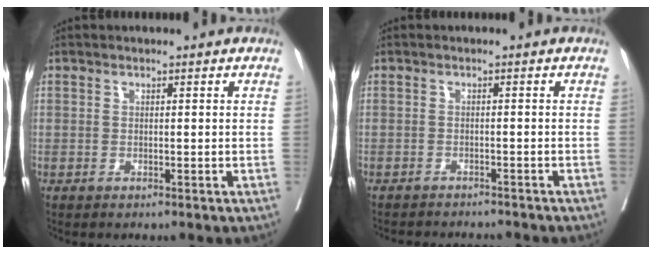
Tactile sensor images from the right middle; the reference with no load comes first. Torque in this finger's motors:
{"motor_torque": [0.61, -0.73, 0.06, 0.06]}